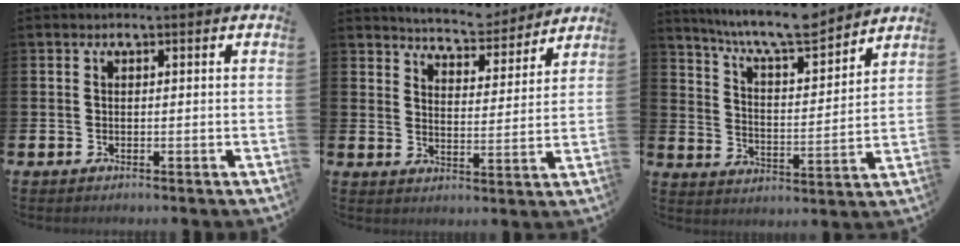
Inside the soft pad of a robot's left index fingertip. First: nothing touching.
{"total": 6.3, "force": [6.2, 0.8, 0.6], "torque": [-0.027, -0.046, 0.108]}
{"total": 9.3, "force": [8.6, 0.8, 3.3], "torque": [-0.085, -0.059, 0.151]}